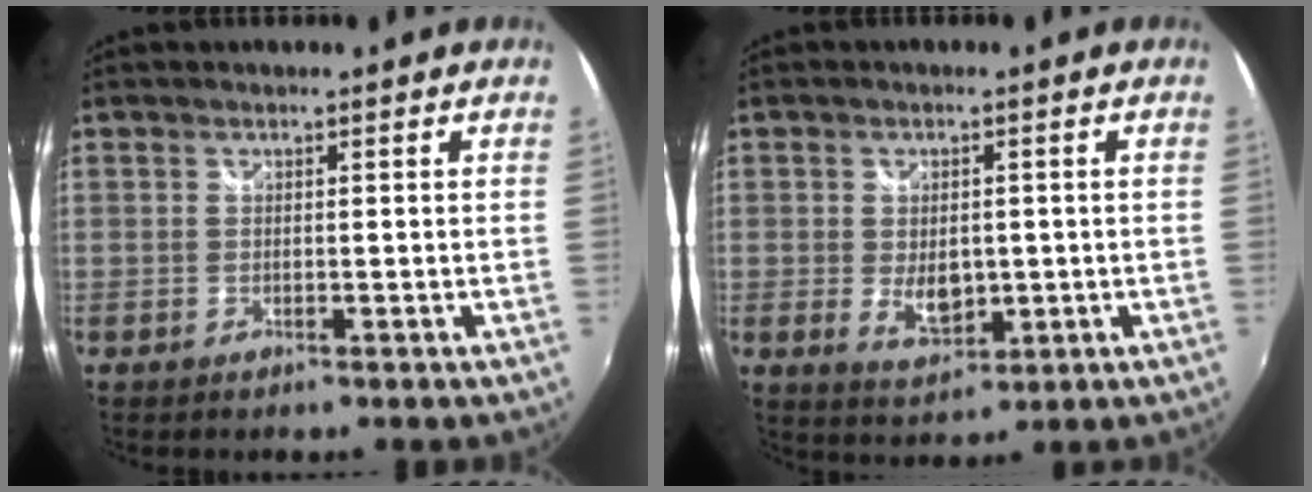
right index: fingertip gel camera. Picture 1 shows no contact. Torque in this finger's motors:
{"motor_torque": [0.21, -0.18, 0.14, 0.06]}